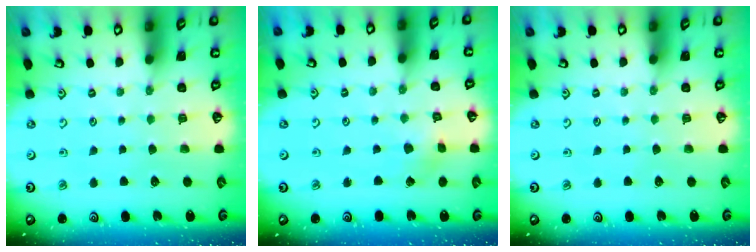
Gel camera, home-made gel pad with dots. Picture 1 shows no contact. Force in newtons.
{"total": 1.7, "press": 1.7, "slide": 0.3}
{"total": 0.0}